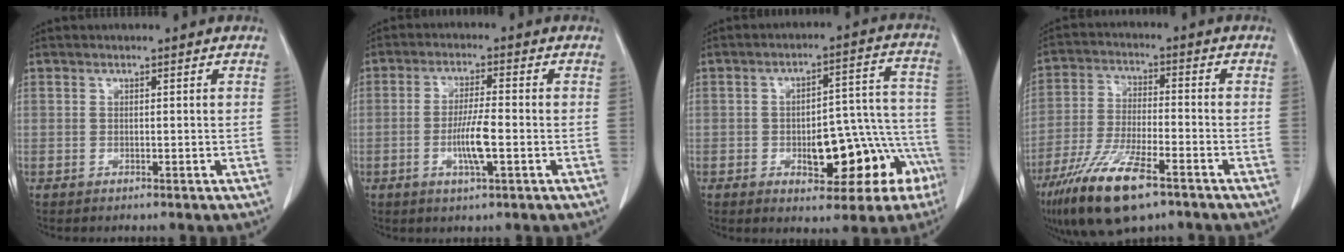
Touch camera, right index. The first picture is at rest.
{"total": 5.9, "force": [-1.6, 0.5, 5.7], "torque": [-0.111, -0.006, -0.028]}
{"total": 15.1, "force": [-6.0, 6.5, 12.3], "torque": [-0.114, 0.048, -0.067]}
{"total": 13.4, "force": [-8.5, 3.0, 9.9], "torque": [-0.196, -0.024, -0.149]}